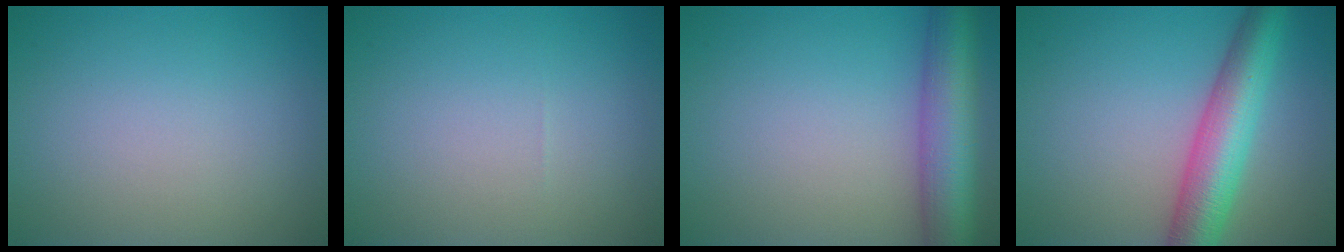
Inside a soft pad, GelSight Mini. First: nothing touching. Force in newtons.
{"total": 0.0}
{"total": 7.8, "press": 7.8, "slide": 0.3}
{"total": 7.0, "press": 7.0, "slide": 0.1}